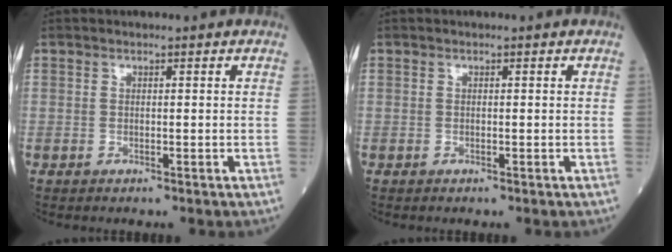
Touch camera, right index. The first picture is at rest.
{"total": 0.0}